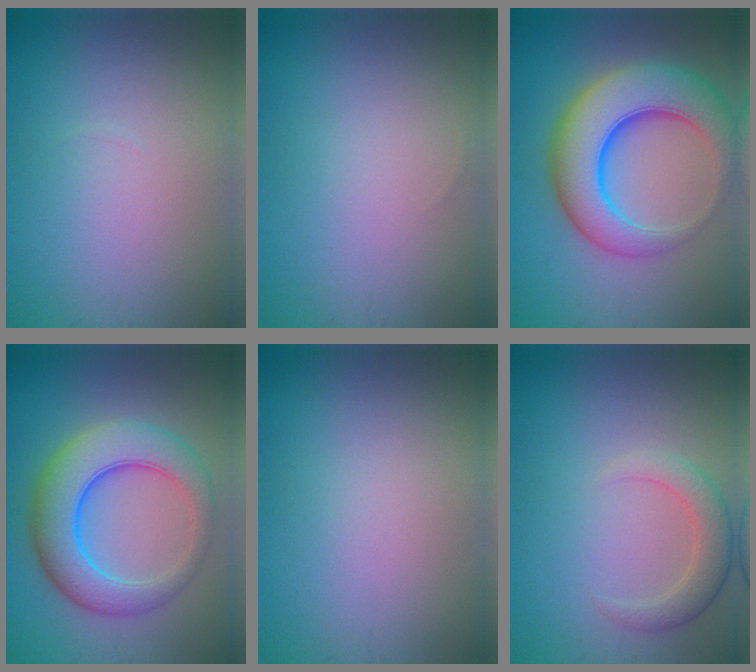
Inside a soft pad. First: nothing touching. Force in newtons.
{"total": 0.0}
{"total": 10.1, "press": 10.1, "slide": 0.5}
{"total": 8.2, "press": 8.2, "slide": 0.0}
{"total": 0.0}
{"total": 3.1, "press": 3.0, "slide": 0.3}